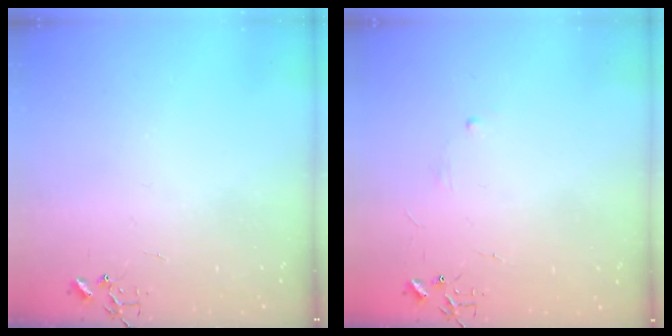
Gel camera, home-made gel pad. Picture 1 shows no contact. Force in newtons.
{"total": 2.9, "press": 2.8, "slide": 0.5}